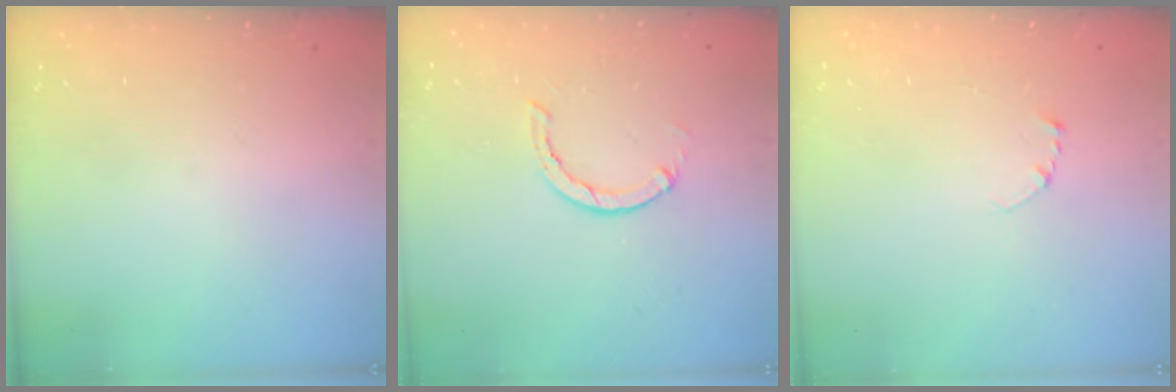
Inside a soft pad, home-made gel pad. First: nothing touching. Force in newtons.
{"total": 2.8, "press": 2.7, "slide": 0.4}
{"total": 2.7, "press": 2.7, "slide": 0.3}